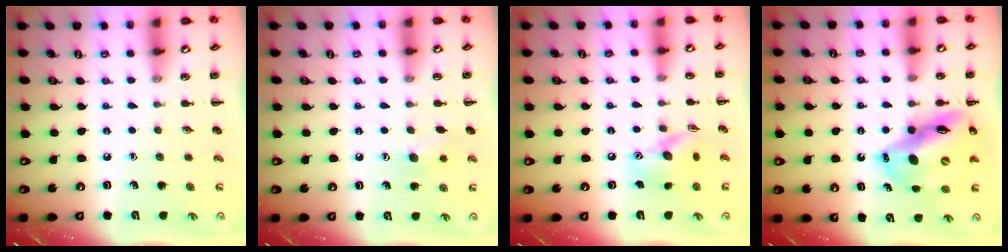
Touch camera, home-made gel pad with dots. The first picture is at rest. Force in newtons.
{"total": 7.0, "press": 6.8, "slide": 1.7}
{"total": 12.6, "press": 12.5, "slide": 1.9}
{"total": 15.2, "press": 14.7, "slide": 3.8}